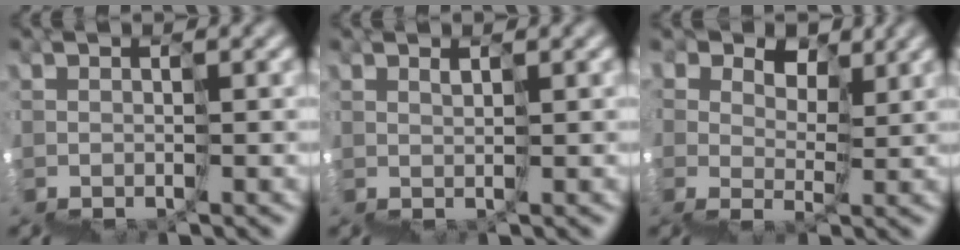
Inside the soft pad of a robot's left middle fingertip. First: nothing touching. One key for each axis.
{"total": 1.8, "fx": 1.6, "fy": -0.5, "fz": -0.6, "tx": 0.009, "ty": 0.011, "tz": 0.032}
{"total": 4.5, "fx": 3.2, "fy": 3.0, "fz": 0.8, "tx": 0.003, "ty": 0.019, "tz": 0.065}